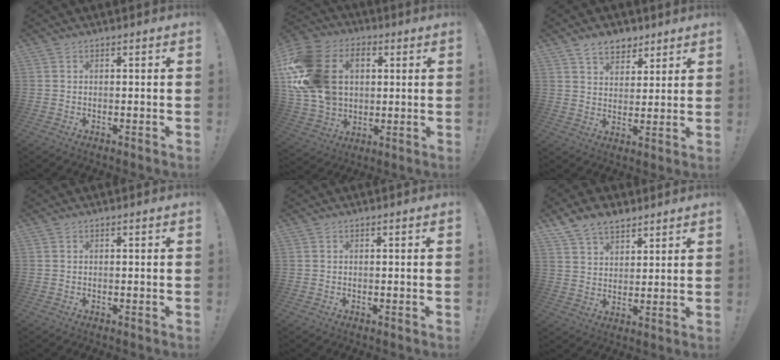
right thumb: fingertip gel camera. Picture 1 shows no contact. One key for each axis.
{"total": 22.2, "fx": 4.2, "fy": 16.2, "fz": 14.5, "tx": -0.267, "ty": -0.005, "tz": 0.083}
{"total": 7.9, "fx": 5.3, "fy": 5.2, "fz": 2.6, "tx": -0.041, "ty": -0.028, "tz": 0.103}
{"total": 0.0}
{"total": 0.0}
{"total": 8.4, "fx": 6.4, "fy": 4.6, "fz": 2.9, "tx": -0.053, "ty": -0.033, "tz": 0.125}